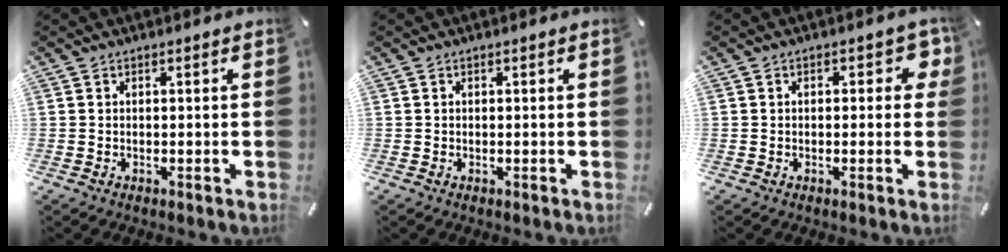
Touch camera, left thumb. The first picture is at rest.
{"total": 0.0}
{"total": 4.1, "force": [0.9, 2.5, 3.1], "torque": [-0.030, 0.000, 0.007]}